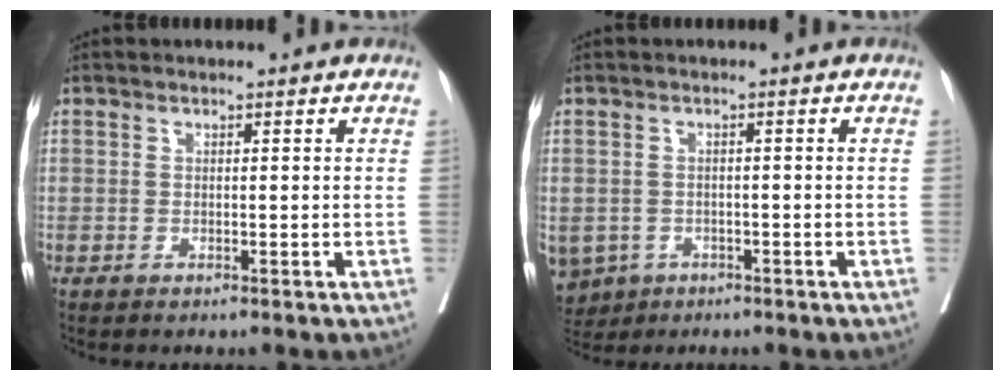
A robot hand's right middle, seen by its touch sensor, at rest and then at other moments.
{"total": 9.5, "force": [-4.7, 7.6, 3.2], "torque": [-0.097, -0.004, -0.065]}